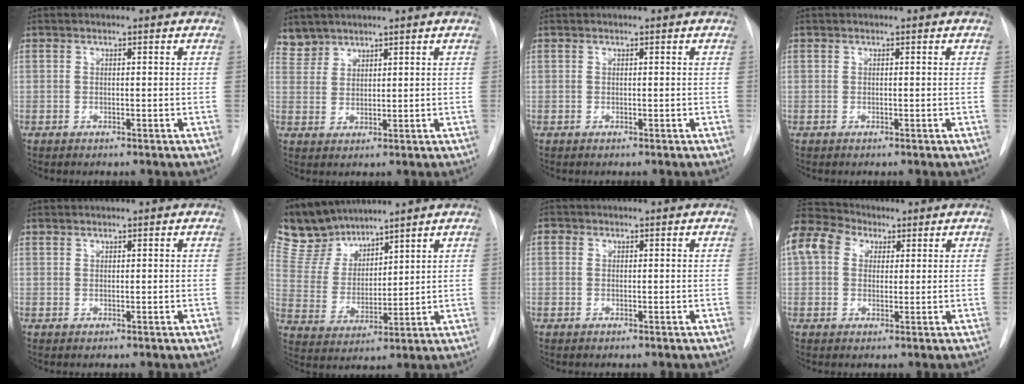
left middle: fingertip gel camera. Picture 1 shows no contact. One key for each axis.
{"total": 3.4, "fx": 3.1, "fy": 1.3, "fz": -0.5, "tx": 0.015, "ty": 0.009, "tz": 0.066}
{"total": 0.0}
{"total": 0.0}
{"total": 0.7, "fx": 0.7, "fy": 0.2, "fz": -0.1, "tx": 0.001, "ty": -0.001, "tz": 0.012}
{"total": 9.4, "fx": 8.8, "fy": 3.1, "fz": 1.7, "tx": -0.048, "ty": 0.012, "tz": 0.186}
{"total": 0.8, "fx": 0.3, "fy": 0.7, "fz": 0.1, "tx": 0.006, "ty": 0.003, "tz": 0.001}
{"total": 14.7, "fx": 7.1, "fy": 10.8, "fz": 7.1, "tx": -0.198, "ty": 0.078, "tz": 0.134}